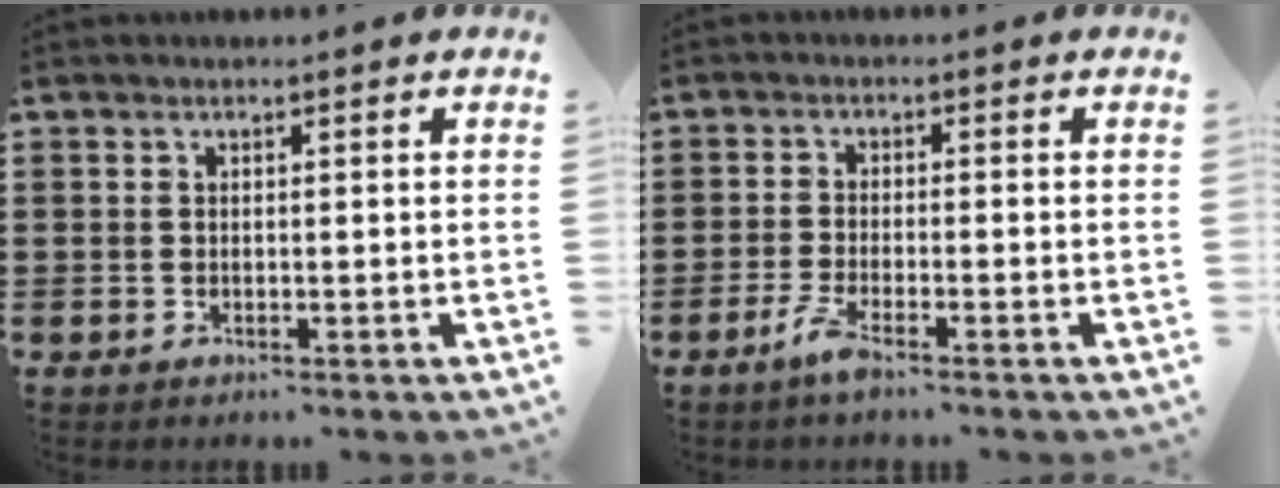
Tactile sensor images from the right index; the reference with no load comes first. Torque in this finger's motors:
{"motor_torque": [0.68, -0.36, 0.06, 0.05]}